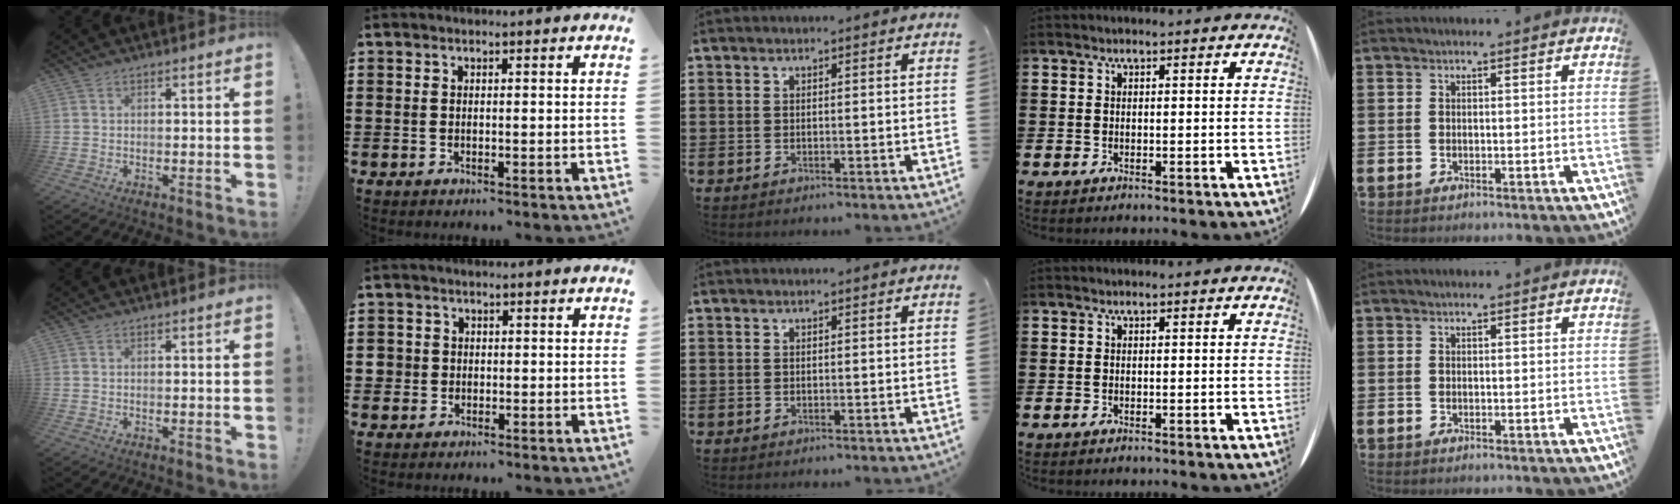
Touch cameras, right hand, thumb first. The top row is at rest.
{"index": {"total": 1.9, "force": [-0.2, 1.9, 0.3], "torque": [-0.013, 0.007, -0.008]}}